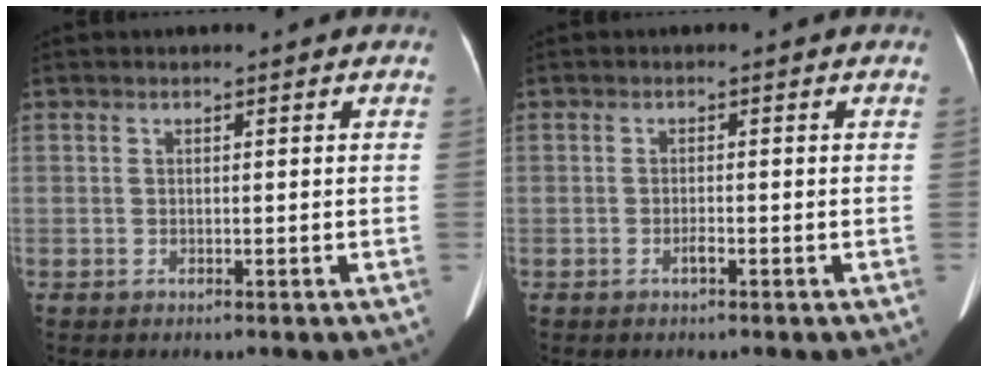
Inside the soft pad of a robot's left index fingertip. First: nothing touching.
{"total": 0.9, "force": [-0.6, 0.1, 0.7], "torque": [-0.015, -0.001, -0.008]}